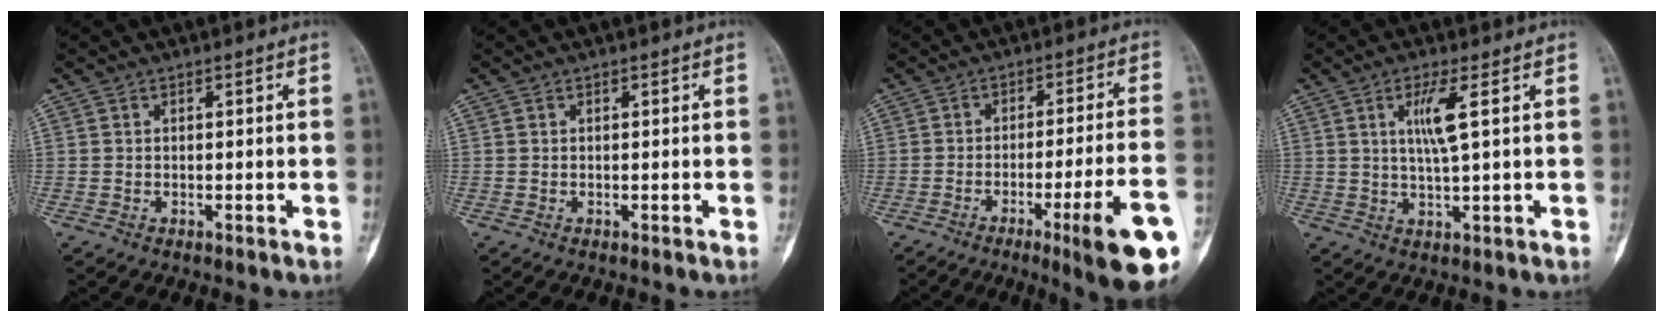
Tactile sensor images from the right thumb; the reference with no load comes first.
{"total": 0.0}
{"total": 15.1, "force": [-6.6, 1.2, 13.5], "torque": [-0.164, 0.014, -0.089]}
{"total": 5.6, "force": [1.7, 0.3, 5.3], "torque": [-0.111, -0.011, 0.033]}